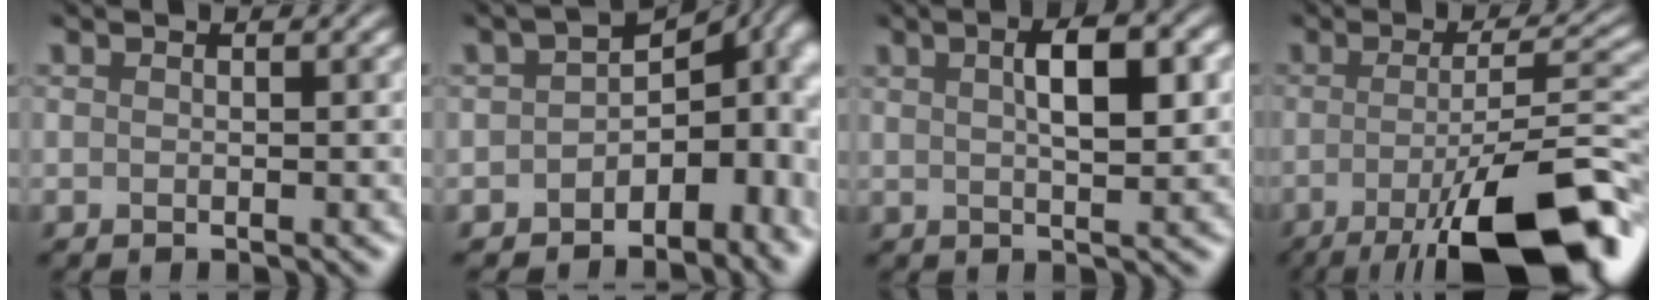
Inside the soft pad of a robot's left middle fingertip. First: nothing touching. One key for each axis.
{"total": 6.1, "fx": -2.1, "fy": 4.3, "fz": 3.8, "tx": -0.043, "ty": -0.005, "tz": -0.037}
{"total": 3.3, "fx": 1.4, "fy": 0.3, "fz": 3.0, "tx": -0.059, "ty": 0.005, "tz": 0.022}
{"total": 13.5, "fx": -7.6, "fy": 3.8, "fz": 10.5, "tx": -0.183, "ty": -0.004, "tz": -0.120}